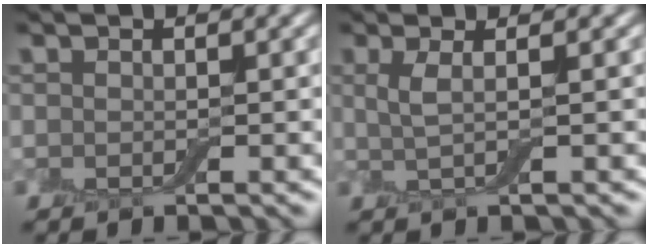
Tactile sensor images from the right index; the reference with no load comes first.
{"total": 2.2, "force": [0.4, 0.7, 2.0], "torque": [-0.034, -0.002, 0.006]}